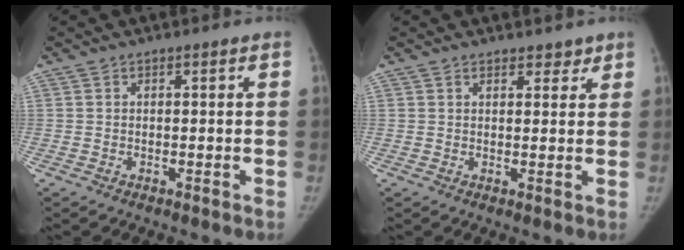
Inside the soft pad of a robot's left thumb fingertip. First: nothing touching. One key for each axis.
{"total": 2.7, "fx": 2.2, "fy": 1.4, "fz": 0.9, "tx": 0.009, "ty": -0.011, "tz": 0.027}